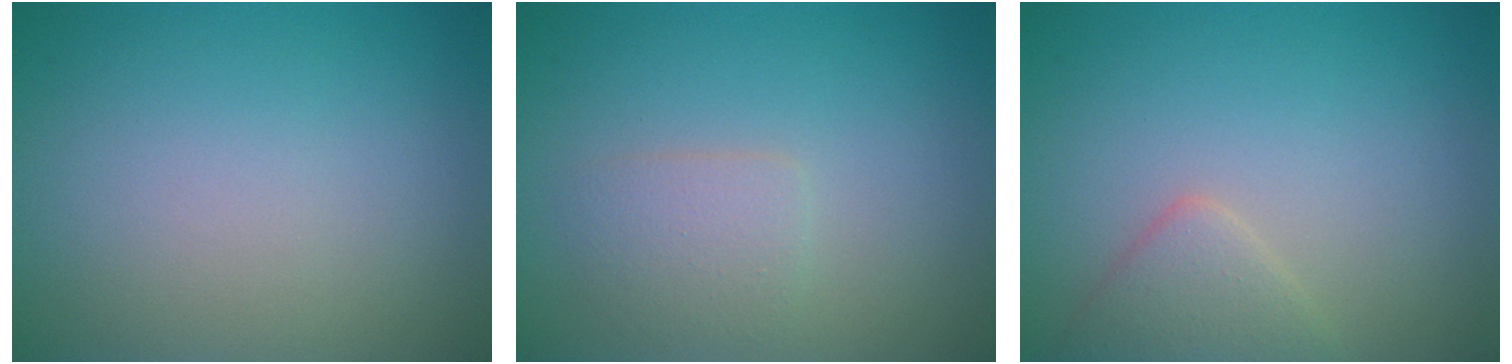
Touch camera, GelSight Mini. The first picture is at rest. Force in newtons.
{"total": 1.9, "press": 1.9, "slide": 0.0}
{"total": 2.2, "press": 2.2, "slide": 0.1}